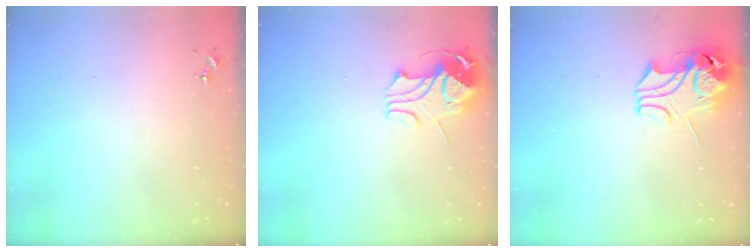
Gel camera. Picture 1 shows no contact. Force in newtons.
{"total": 10.3, "press": 10.2, "slide": 0.9}
{"total": 10.6, "press": 10.5, "slide": 1.8}